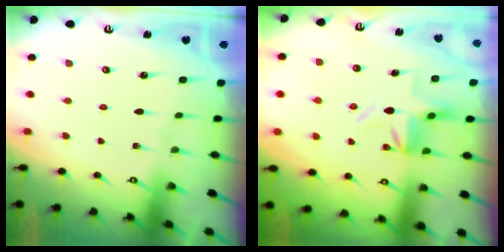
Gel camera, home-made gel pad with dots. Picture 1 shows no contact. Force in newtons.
{"total": 5.1, "press": 5.1, "slide": 0.6}